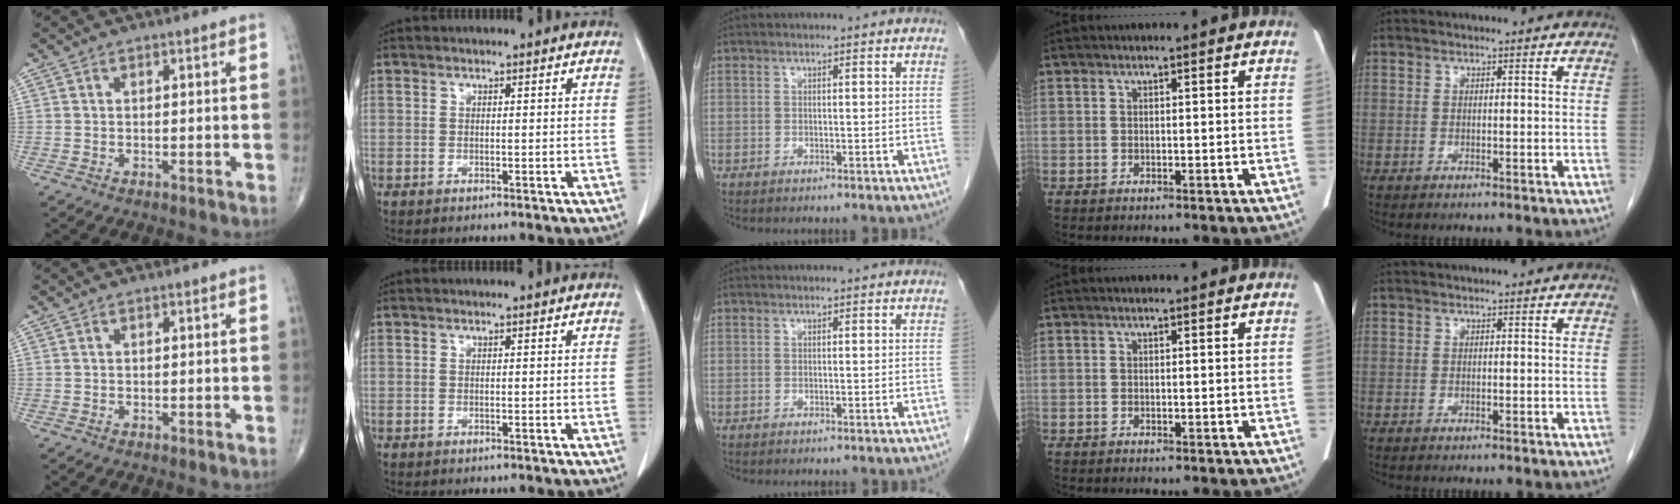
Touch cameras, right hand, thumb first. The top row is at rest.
{}